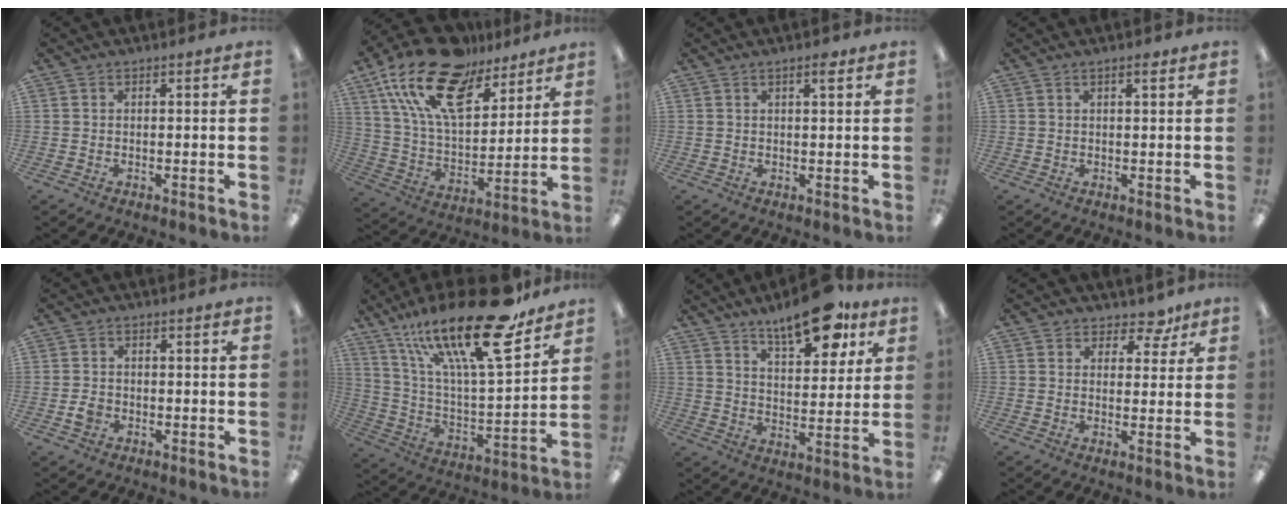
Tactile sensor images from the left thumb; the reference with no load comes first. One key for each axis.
{"total": 21.9, "fx": 14.5, "fy": 10.0, "fz": 13.0, "tx": -0.259, "ty": -0.084, "tz": 0.257}
{"total": 2.2, "fx": 1.6, "fy": 0.5, "fz": 1.5, "tx": -0.017, "ty": -0.004, "tz": 0.024}
{"total": 1.4, "fx": 1.1, "fy": 0.3, "fz": 0.8, "tx": -0.009, "ty": -0.003, "tz": 0.018}
{"total": 2.6, "fx": -0.8, "fy": 2.2, "fz": 1.1, "tx": -0.018, "ty": 0.005, "tz": -0.015}
{"total": 27.3, "fx": 18.3, "fy": 7.4, "fz": 18.9, "tx": -0.314, "ty": -0.114, "tz": 0.302}
{"total": 14.4, "fx": 10.6, "fy": 5.3, "fz": 8.2, "tx": -0.106, "ty": -0.059, "tz": 0.177}
{"total": 5.5, "fx": 3.8, "fy": 3.5, "fz": 1.8, "tx": -0.017, "ty": -0.022, "tz": 0.065}